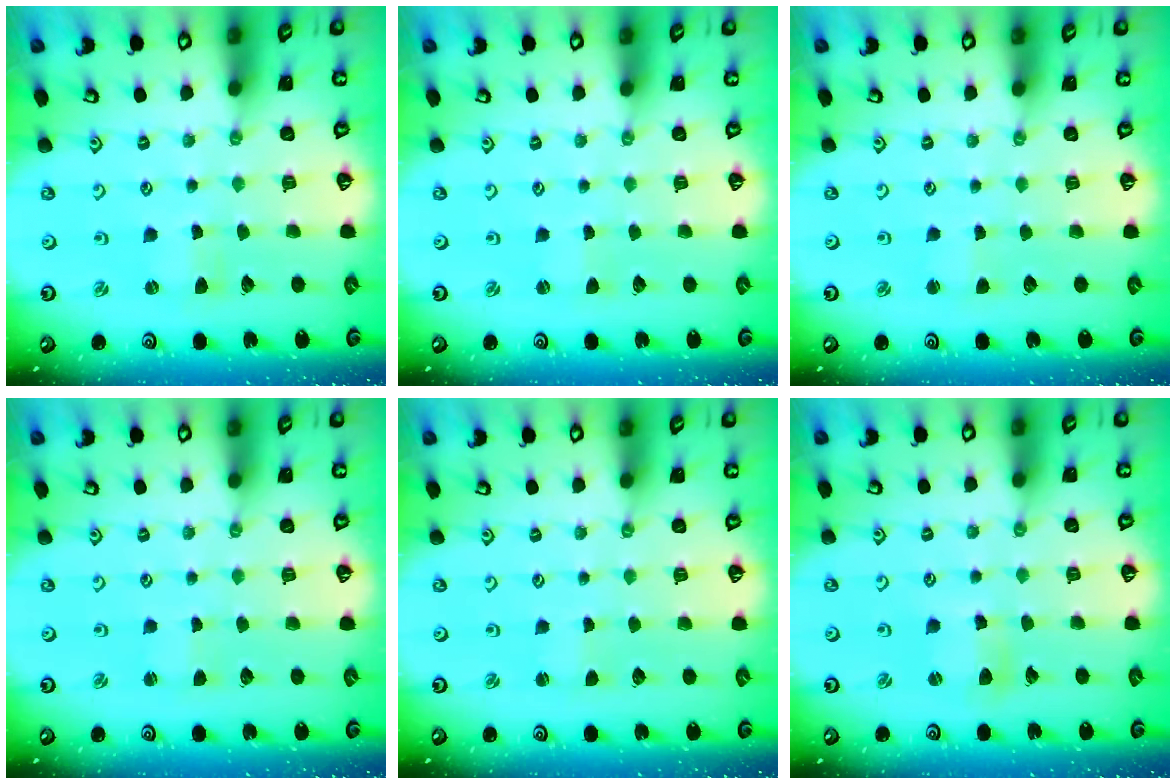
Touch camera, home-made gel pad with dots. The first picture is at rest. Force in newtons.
{"total": 0.0}
{"total": 1.6, "press": 1.5, "slide": 0.4}
{"total": 0.0}
{"total": 0.0}
{"total": 4.7, "press": 4.7, "slide": 0.5}